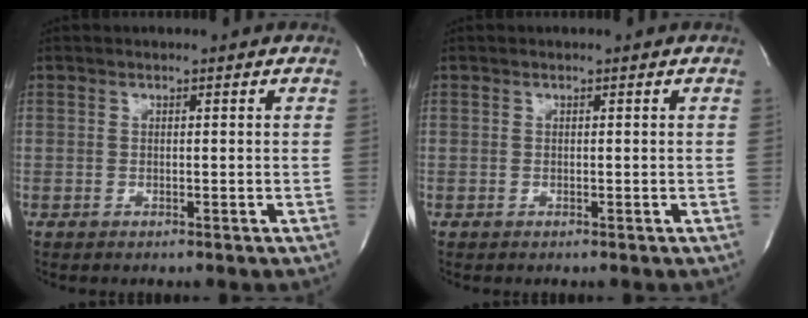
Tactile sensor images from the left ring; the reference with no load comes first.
{"total": 0.0}